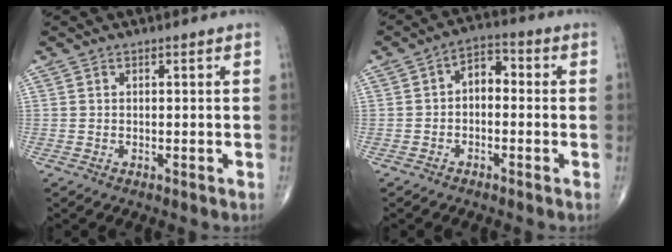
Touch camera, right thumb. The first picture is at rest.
{"total": 5.0, "force": [-0.4, 3.3, 3.8], "torque": [-0.041, 0.025, -0.021]}